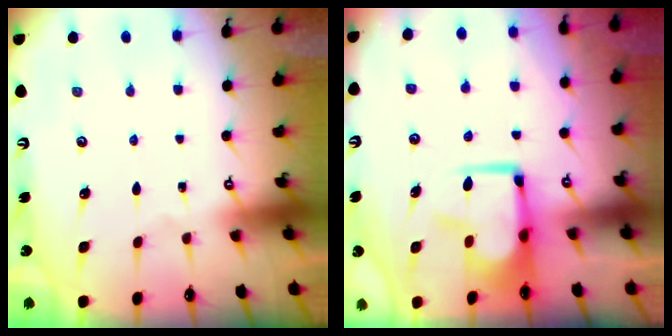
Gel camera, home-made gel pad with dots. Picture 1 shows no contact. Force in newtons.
{"total": 2.6, "press": 2.3, "slide": 1.2}